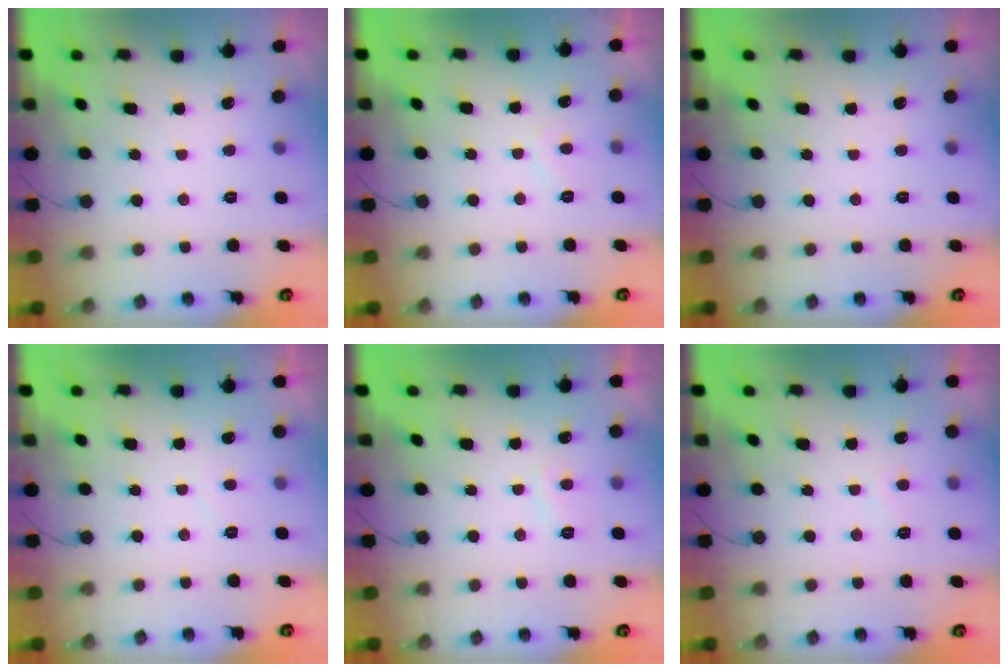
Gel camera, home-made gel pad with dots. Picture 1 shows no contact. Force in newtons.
{"total": 1.6, "press": 1.5, "slide": 0.6}
{"total": 0.0}
{"total": 0.6, "press": 0.3, "slide": 0.5}
{"total": 2.5, "press": 2.4, "slide": 0.8}
{"total": 1.9, "press": 1.8, "slide": 0.6}